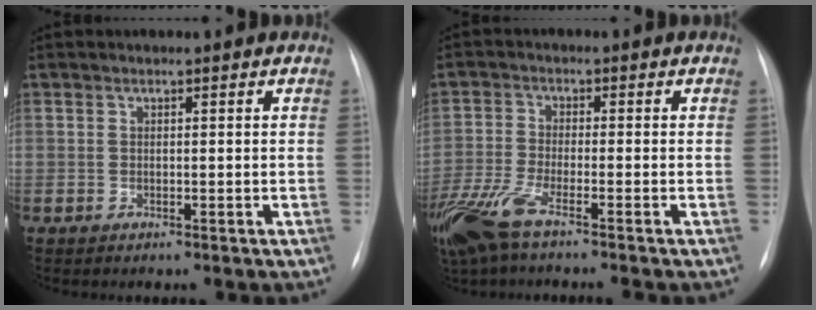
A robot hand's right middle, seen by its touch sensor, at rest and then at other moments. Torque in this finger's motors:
{"motor_torque": [1.09, -1.01, 0.34, 0.09]}